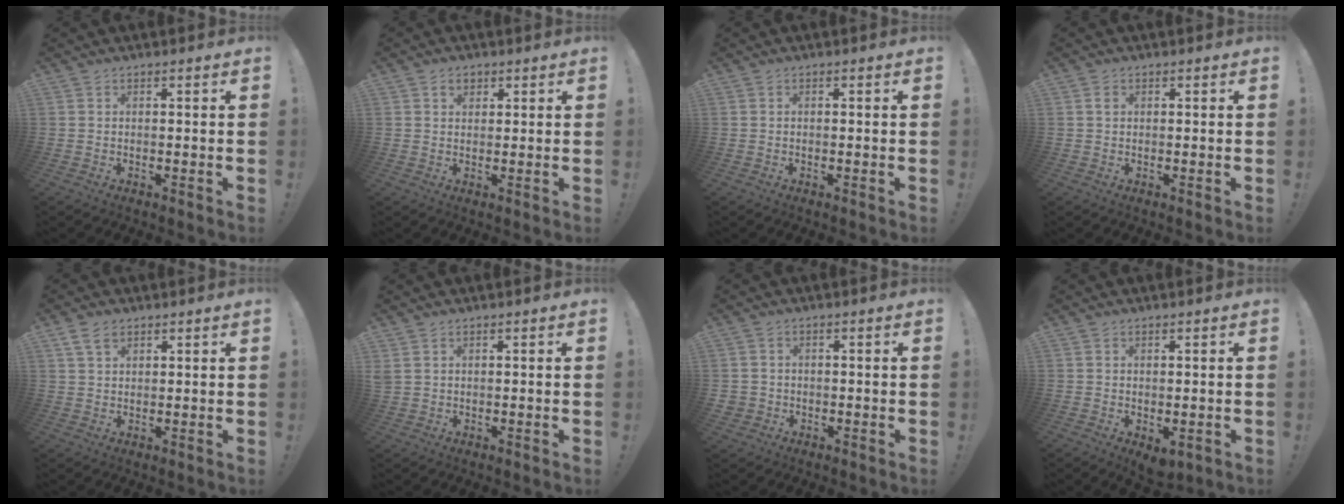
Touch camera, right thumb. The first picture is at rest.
{"total": 3.0, "force": [1.5, 2.2, 1.3], "torque": [-0.013, -0.001, 0.026]}
{"total": 0.0}
{"total": 0.9, "force": [0.3, 0.8, 0.4], "torque": [0.007, -0.002, 0.002]}
{"total": 4.4, "force": [2.8, 2.1, 2.6], "torque": [-0.042, -0.007, 0.051]}
{"total": 1.9, "force": [0.9, 1.3, 1.2], "torque": [-0.029, 0.005, 0.019]}
{"total": 2.2, "force": [-0.3, 2.1, 0.8], "torque": [-0.008, 0.000, -0.005]}
{"total": 2.7, "force": [-0.4, 1.5, 2.2], "torque": [-0.029, 0.005, -0.001]}